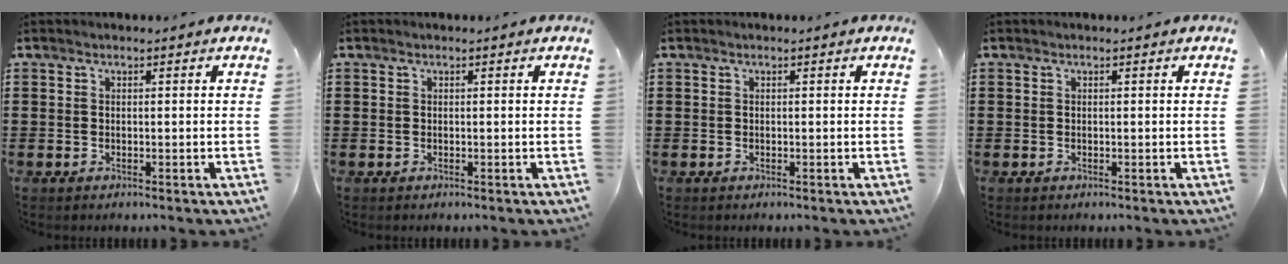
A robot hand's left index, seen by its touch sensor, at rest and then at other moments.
{"total": 0.0}
{"total": 0.0}
{"total": 0.0}